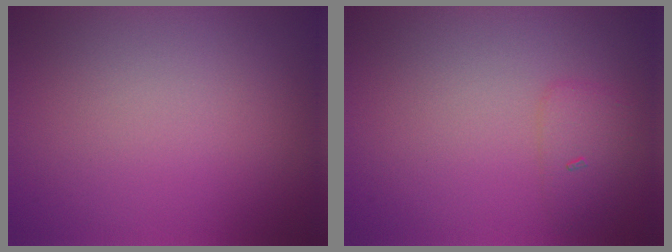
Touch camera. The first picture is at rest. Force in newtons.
{"total": 1.6, "press": 1.6, "slide": 0.0}